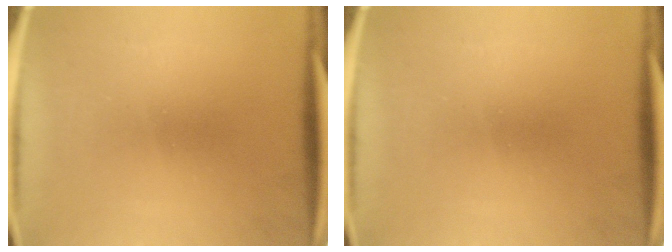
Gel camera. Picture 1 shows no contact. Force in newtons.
{"total": 0.0}